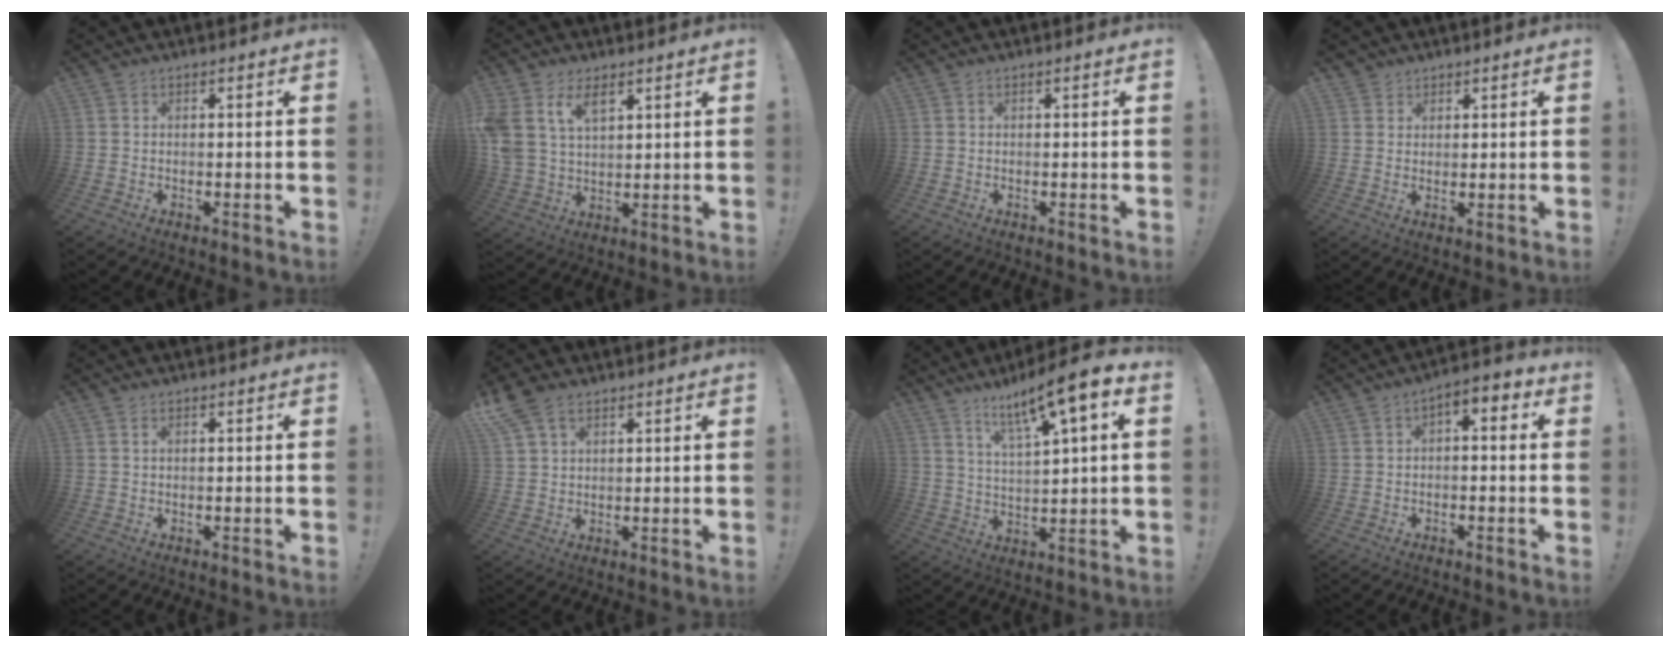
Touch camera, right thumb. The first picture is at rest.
{"total": 9.2, "force": [5.2, 5.7, 5.1], "torque": [-0.111, -0.019, 0.101]}
{"total": 0.0}
{"total": 2.5, "force": [2.0, 1.5, 0.2], "torque": [0.000, -0.011, 0.037]}
{"total": 0.8, "force": [0.4, 0.4, 0.5], "torque": [-0.011, 0.003, 0.007]}
{"total": 7.3, "force": [4.6, 4.3, 3.6], "torque": [-0.064, -0.013, 0.091]}
{"total": 11.6, "force": [7.1, 1.4, 9.0], "torque": [-0.146, -0.045, 0.109]}
{"total": 3.6, "force": [-0.8, 2.1, 2.8], "torque": [-0.042, 0.006, -0.014]}